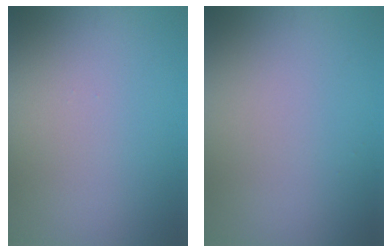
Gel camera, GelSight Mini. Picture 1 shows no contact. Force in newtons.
{"total": 0.0}